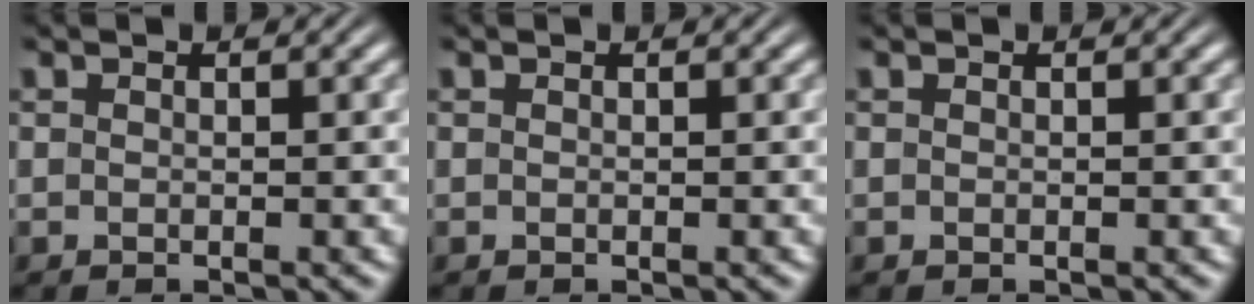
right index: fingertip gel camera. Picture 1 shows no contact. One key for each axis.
{"total": 0.0}
{"total": 0.0}